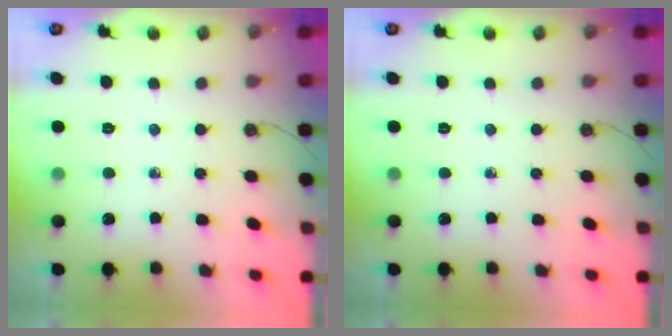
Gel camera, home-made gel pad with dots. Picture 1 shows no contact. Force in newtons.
{"total": 0.0}